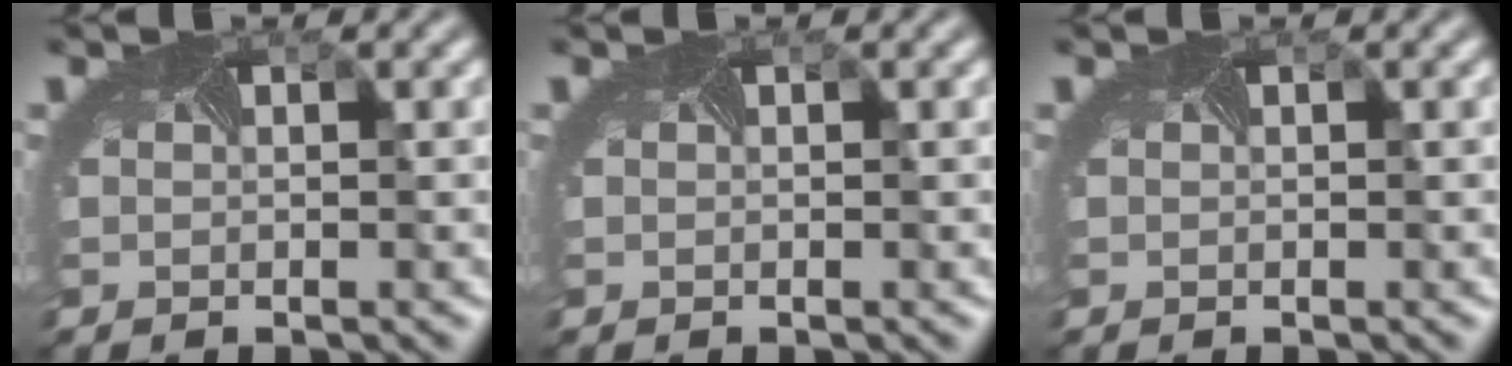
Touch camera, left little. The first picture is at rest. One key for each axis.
{"total": 0.0}
{"total": 0.0}